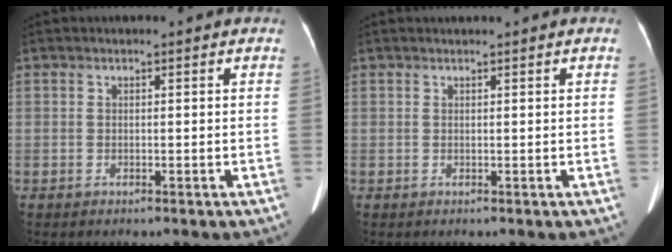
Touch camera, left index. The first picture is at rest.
{"total": 0.9, "force": [0.9, -0.1, 0.3], "torque": [-0.006, 0.013, 0.020]}